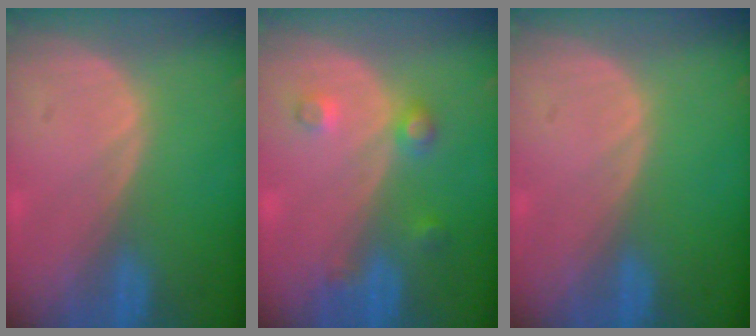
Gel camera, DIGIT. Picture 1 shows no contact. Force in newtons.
{"total": 3.5, "press": 3.3, "slide": 1.3}
{"total": 0.0}